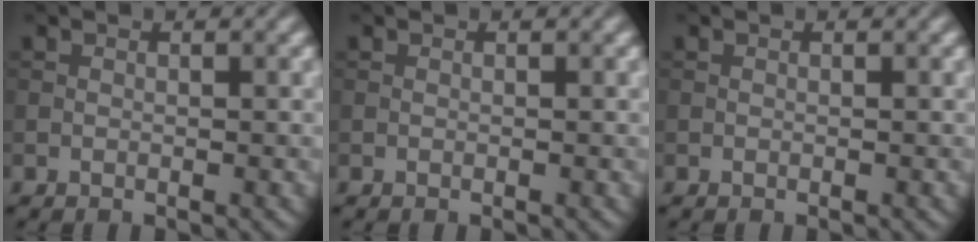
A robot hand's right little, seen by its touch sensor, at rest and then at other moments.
{"total": 0.0}
{"total": 0.0}